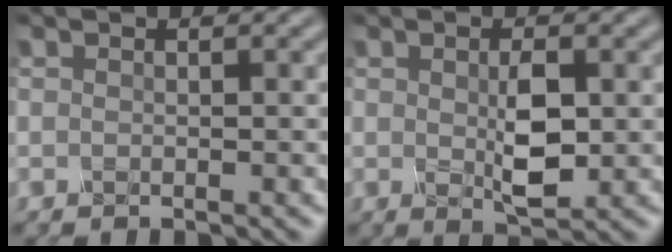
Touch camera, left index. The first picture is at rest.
{"total": 2.9, "force": [0.2, 0.9, 2.7], "torque": [-0.067, -0.003, 0.014]}